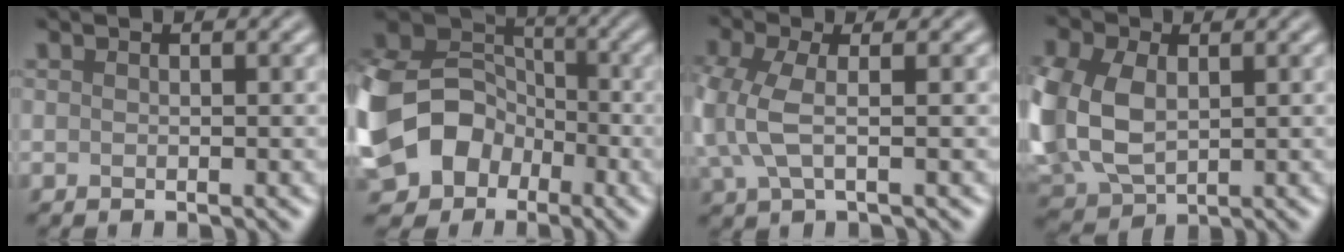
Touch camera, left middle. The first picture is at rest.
{"total": 16.7, "force": [-5.6, 13.9, 7.2], "torque": [-0.176, -0.033, -0.120]}
{"total": 4.2, "force": [-0.1, 1.9, 3.7], "torque": [-0.102, -0.002, -0.007]}
{"total": 10.4, "force": [0.3, 7.1, 7.5], "torque": [-0.201, -0.003, 0.006]}